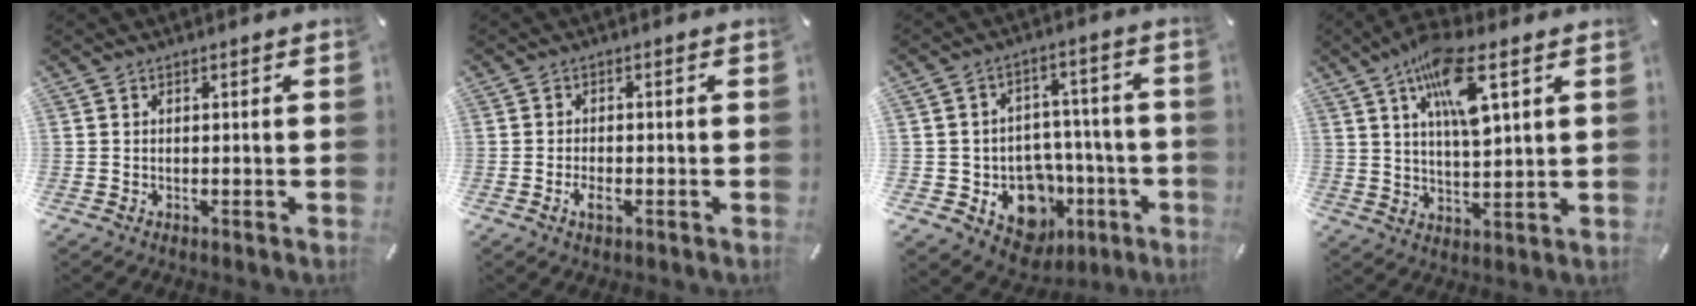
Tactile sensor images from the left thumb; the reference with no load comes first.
{"total": 2.7, "force": [-1.2, 1.3, 2.1], "torque": [-0.042, 0.001, -0.022]}
{"total": 13.8, "force": [-5.1, 11.2, 6.4], "torque": [-0.064, 0.028, -0.067]}
{"total": 11.6, "force": [5.6, 4.6, 9.0], "torque": [-0.150, -0.008, 0.095]}